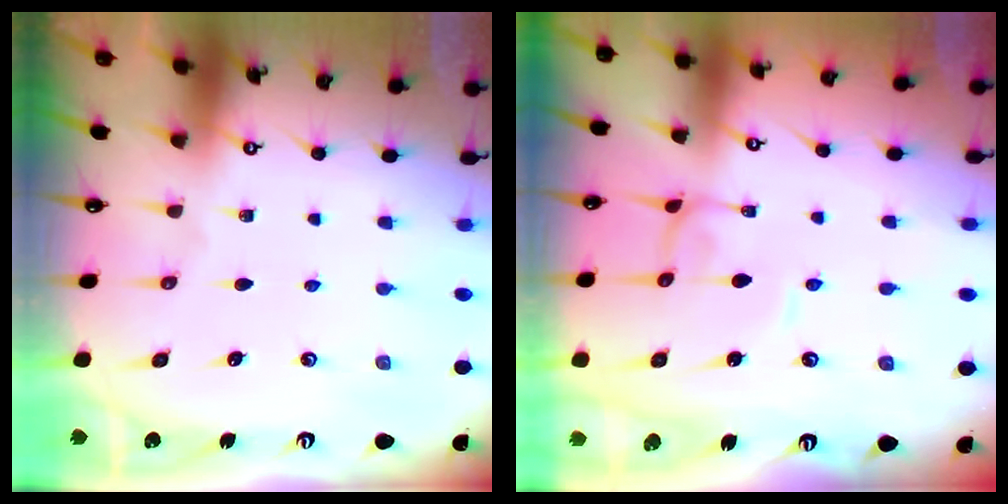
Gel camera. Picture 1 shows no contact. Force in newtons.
{"total": 2.4, "press": 2.4, "slide": 0.1}